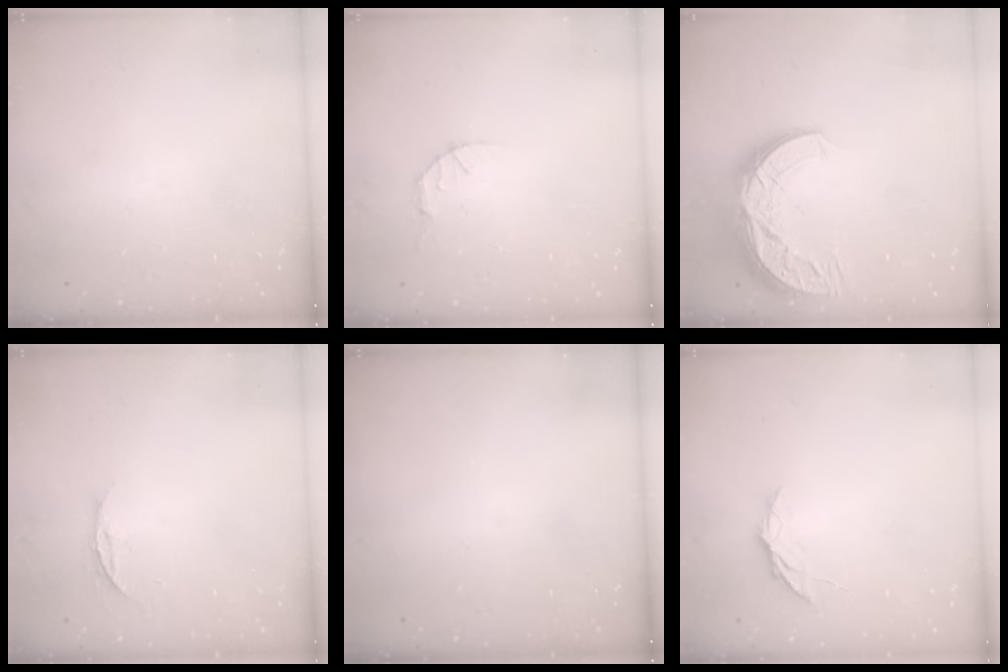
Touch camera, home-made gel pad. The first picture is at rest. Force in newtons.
{"total": 2.8, "press": 2.8, "slide": 0.4}
{"total": 13.5, "press": 13.5, "slide": 0.8}
{"total": 3.8, "press": 3.8, "slide": 0.3}
{"total": 0.0}
{"total": 5.1, "press": 5.1, "slide": 0.4}